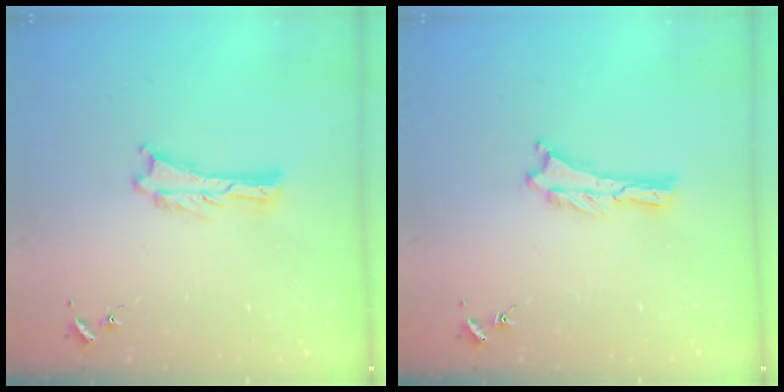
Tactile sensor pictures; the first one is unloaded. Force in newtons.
{"total": 0.0}